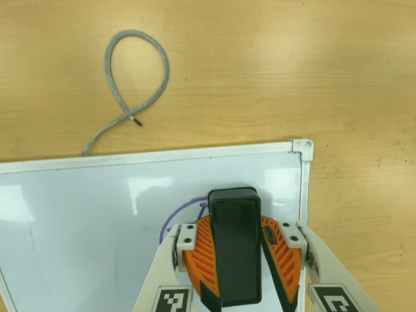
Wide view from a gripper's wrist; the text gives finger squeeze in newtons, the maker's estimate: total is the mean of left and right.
{"total": 14.3, "left": 15.8, "right": 12.9}